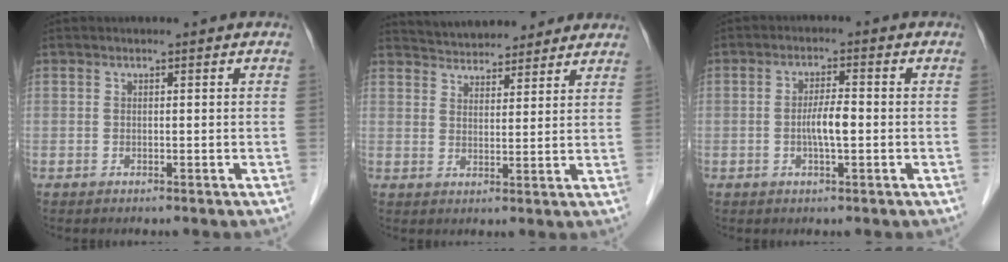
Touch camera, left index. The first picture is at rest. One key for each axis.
{"total": 11.7, "fx": 10.8, "fy": 3.3, "fz": 2.8, "tx": -0.032, "ty": 0.028, "tz": 0.152}
{"total": 3.8, "fx": -0.6, "fy": 0.6, "fz": 3.7, "tx": -0.072, "ty": 0.001, "tz": -0.012}